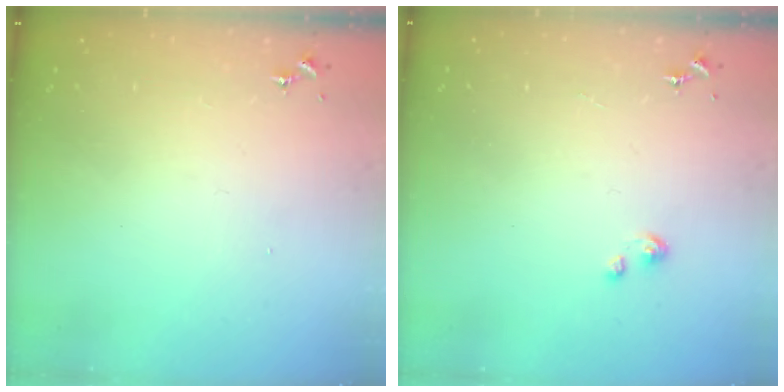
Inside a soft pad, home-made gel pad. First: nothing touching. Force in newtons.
{"total": 2.7, "press": 2.7, "slide": 0.3}